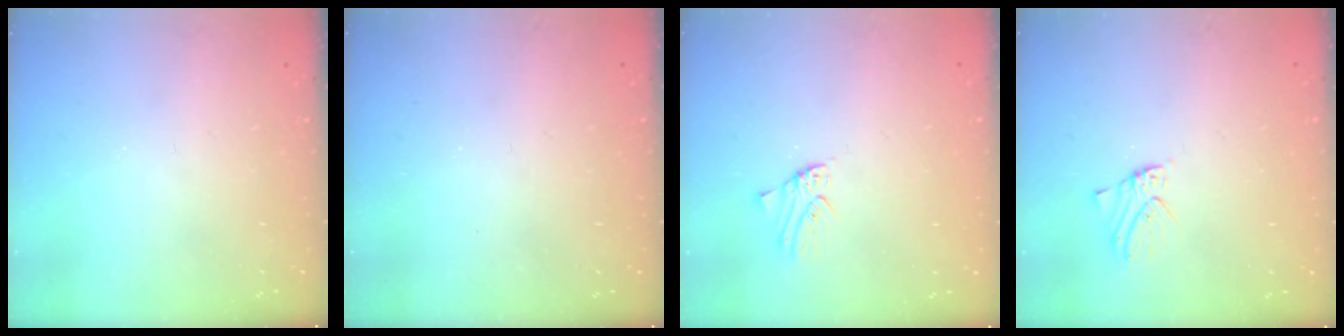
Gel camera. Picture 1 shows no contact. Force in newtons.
{"total": 0.7, "press": 0.7, "slide": 0.0}
{"total": 0.5, "press": 0.5, "slide": 0.1}
{"total": 2.1, "press": 2.1, "slide": 0.2}